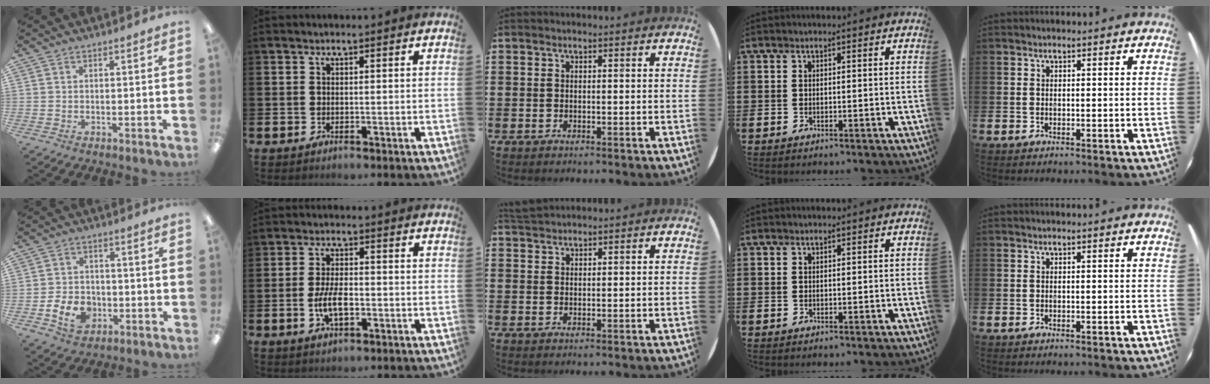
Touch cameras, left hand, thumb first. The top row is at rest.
{"thumb": {"total": 8.0, "force": [-2.8, 6.0, 4.5], "torque": [-0.088, 0.013, -0.049]}, "index": {"total": 4.9, "force": [-1.0, 2.2, 4.3], "torque": [-0.074, 0.001, -0.019]}, "middle": {"total": 1.5, "force": [1.5, 0.1, 0.0], "torque": [-0.002, 0.002, 0.030]}}